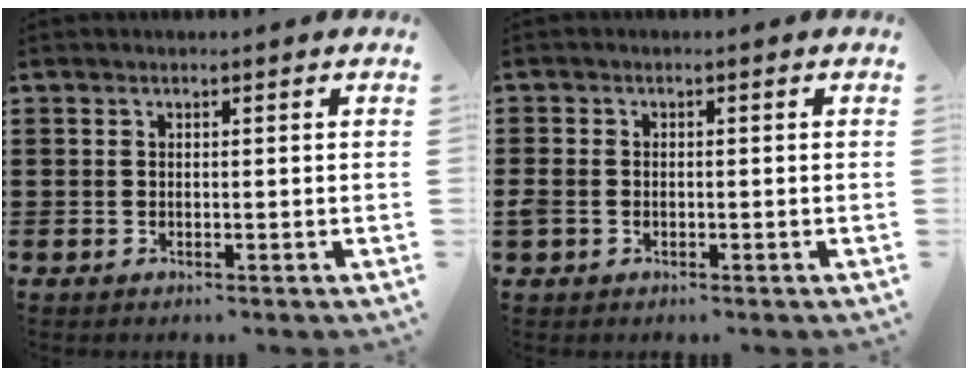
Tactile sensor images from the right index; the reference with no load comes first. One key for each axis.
{"total": 1.7, "fx": -0.6, "fy": 1.3, "fz": 0.7, "tx": -0.032, "ty": -0.002, "tz": -0.019}